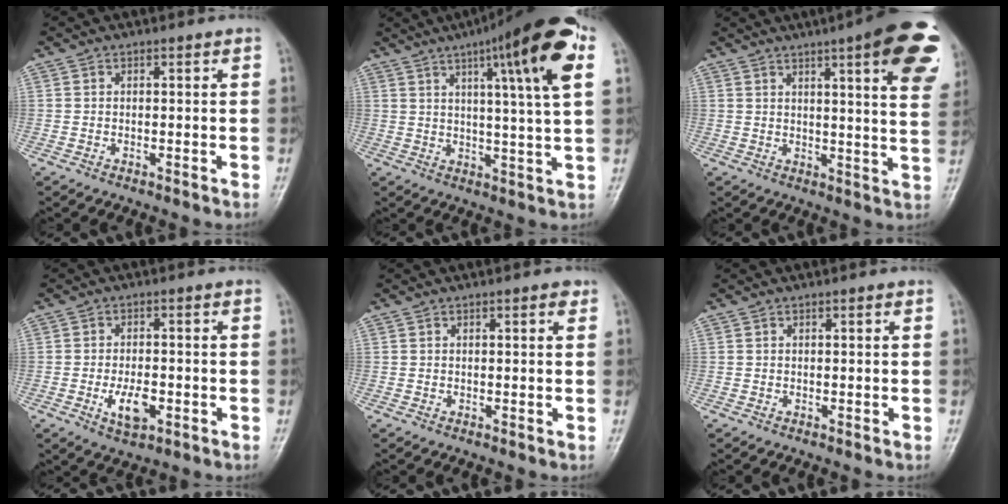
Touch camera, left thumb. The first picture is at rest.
{"total": 17.8, "force": [7.6, 2.0, 15.9], "torque": [-0.221, -0.013, 0.102]}
{"total": 20.1, "force": [9.9, 4.0, 17.0], "torque": [-0.197, -0.026, 0.113]}
{"total": 5.7, "force": [-1.9, 2.8, 4.5], "torque": [-0.075, 0.003, -0.027]}
{"total": 1.5, "force": [0.8, 0.4, 1.2], "torque": [-0.014, 0.000, 0.008]}
{"total": 0.6, "force": [0.3, 0.1, 0.6], "torque": [-0.009, 0.001, 0.003]}